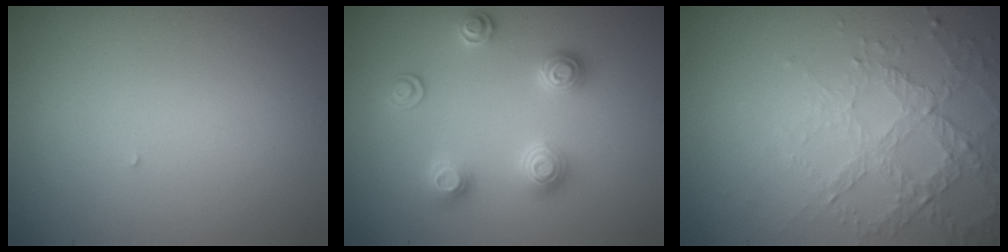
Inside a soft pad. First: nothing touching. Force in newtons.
{"total": 2.9, "press": 2.8, "slide": 0.3}
{"total": 4.2, "press": 3.2, "slide": 2.7}